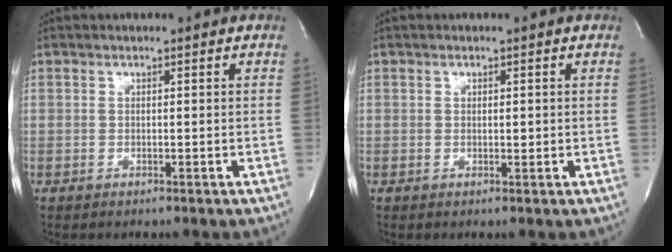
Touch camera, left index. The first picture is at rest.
{"total": 0.8, "force": [-0.1, 0.5, 0.6], "torque": [-0.009, -0.004, -0.003]}